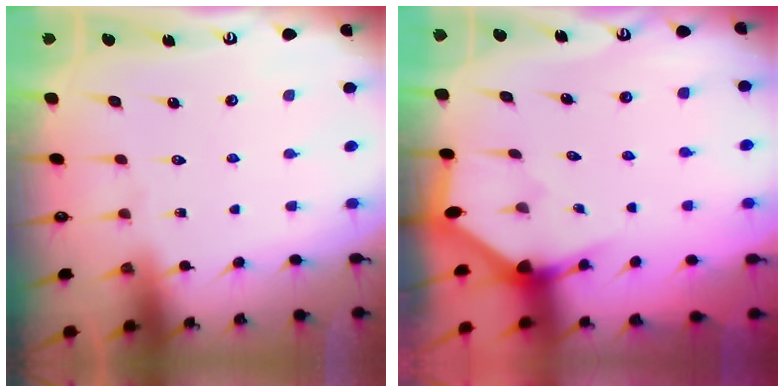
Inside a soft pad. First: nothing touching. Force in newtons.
{"total": 2.8, "press": 2.8, "slide": 0.2}